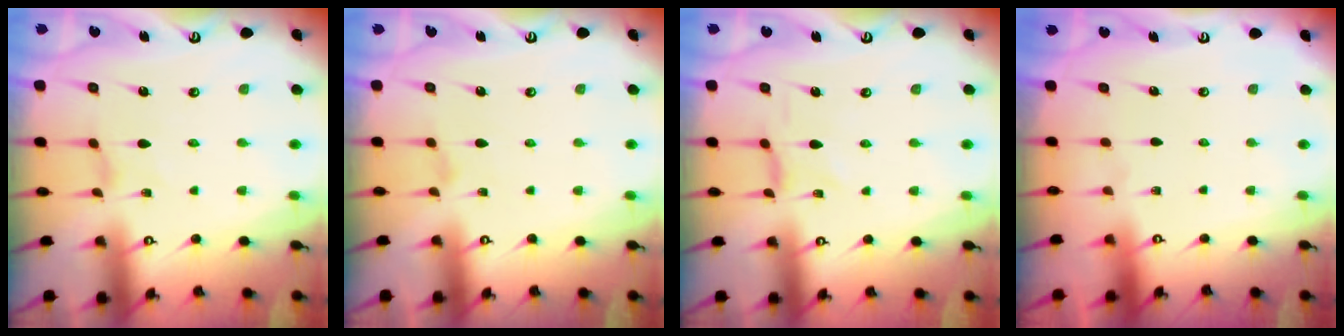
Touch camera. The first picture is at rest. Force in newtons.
{"total": 1.0, "press": 1.0, "slide": 0.3}
{"total": 0.0}
{"total": 0.0}